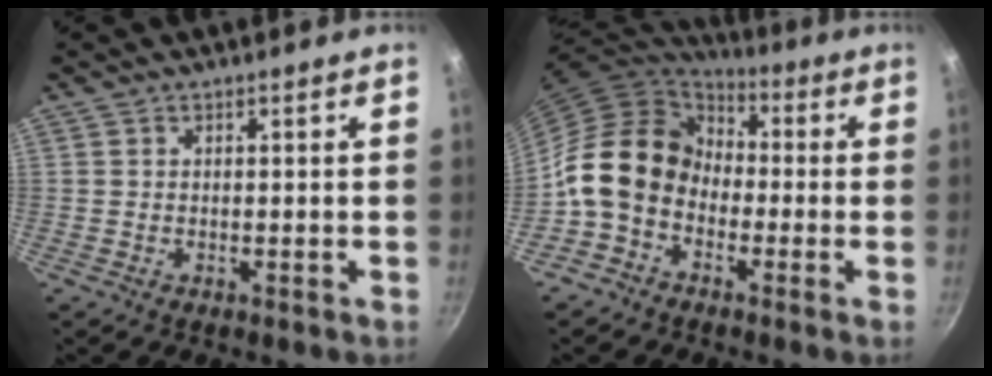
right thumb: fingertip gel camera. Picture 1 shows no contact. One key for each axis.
{"total": 13.8, "fx": -2.6, "fy": 10.9, "fz": 8.0, "tx": -0.106, "ty": 0.047, "tz": -0.071}